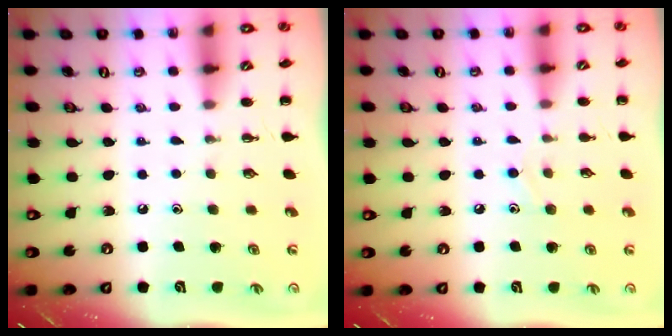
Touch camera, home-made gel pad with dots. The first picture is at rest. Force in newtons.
{"total": 6.3, "press": 5.9, "slide": 2.2}